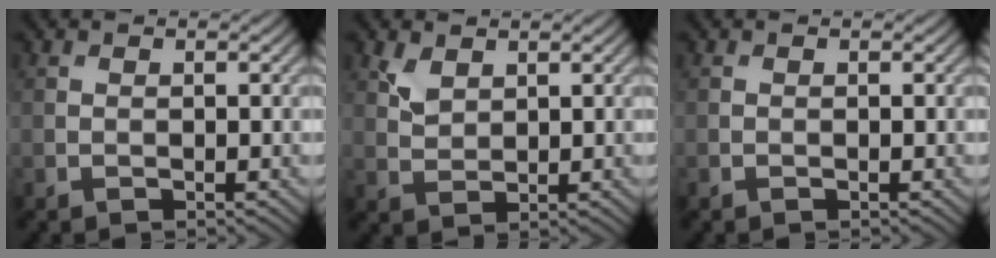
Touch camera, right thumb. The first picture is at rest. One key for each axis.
{"total": 2.8, "fx": 1.7, "fy": 1.7, "fz": 1.4, "tx": -0.039, "ty": -0.004, "tz": 0.039}
{"total": 0.0}